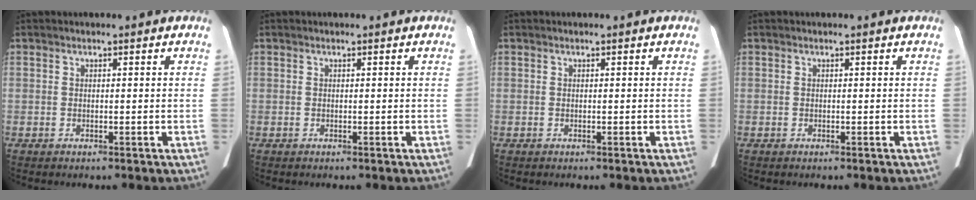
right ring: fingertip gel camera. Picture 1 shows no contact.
{"total": 0.0}
{"total": 0.0}
{"total": 0.0}